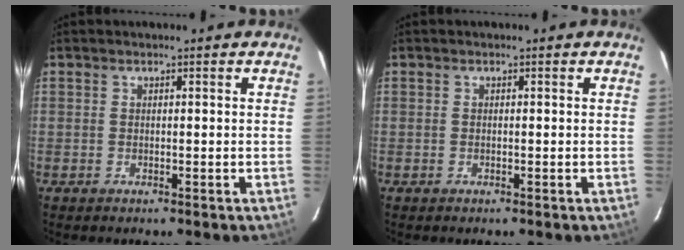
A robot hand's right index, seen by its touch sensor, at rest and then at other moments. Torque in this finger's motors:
{"motor_torque": [0.04, 0.02, 0.04, 0.01]}